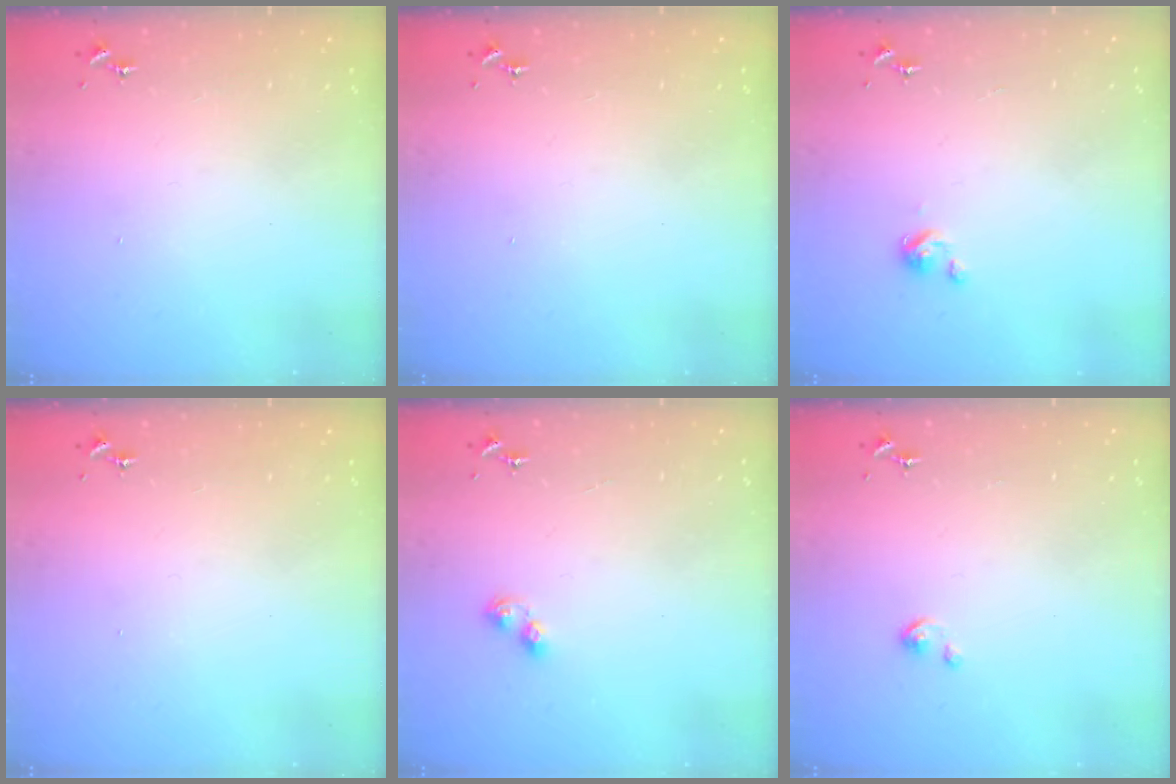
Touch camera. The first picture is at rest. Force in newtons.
{"total": 0.0}
{"total": 2.7, "press": 2.7, "slide": 0.3}
{"total": 0.0}
{"total": 5.7, "press": 5.7, "slide": 0.7}
{"total": 2.2, "press": 2.2, "slide": 0.2}